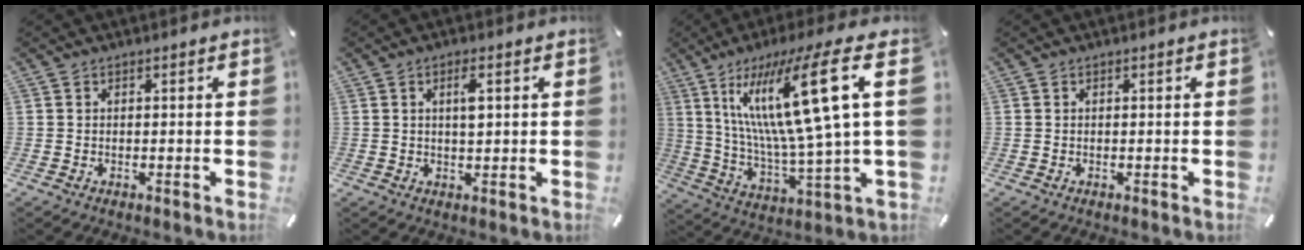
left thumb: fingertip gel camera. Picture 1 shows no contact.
{"total": 3.1, "force": [0.7, 1.0, 2.9], "torque": [-0.050, 0.003, 0.008]}
{"total": 24.2, "force": [8.1, 5.1, 22.2], "torque": [-0.421, -0.036, 0.112]}
{"total": 0.0}